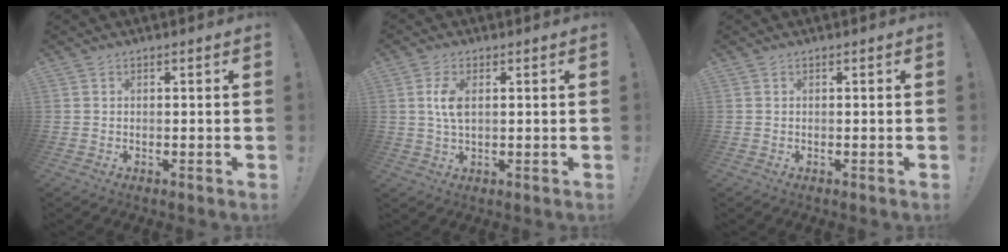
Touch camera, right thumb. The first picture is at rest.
{"total": 5.3, "force": [1.0, 2.6, 4.5], "torque": [-0.095, -0.002, 0.012]}
{"total": 0.0}